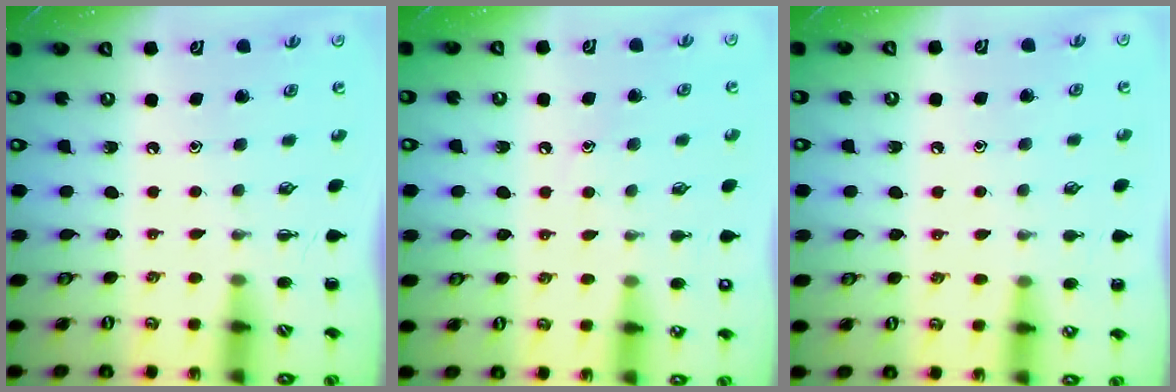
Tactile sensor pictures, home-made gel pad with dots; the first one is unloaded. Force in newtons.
{"total": 6.7, "press": 6.5, "slide": 1.7}
{"total": 6.5, "press": 6.1, "slide": 2.1}